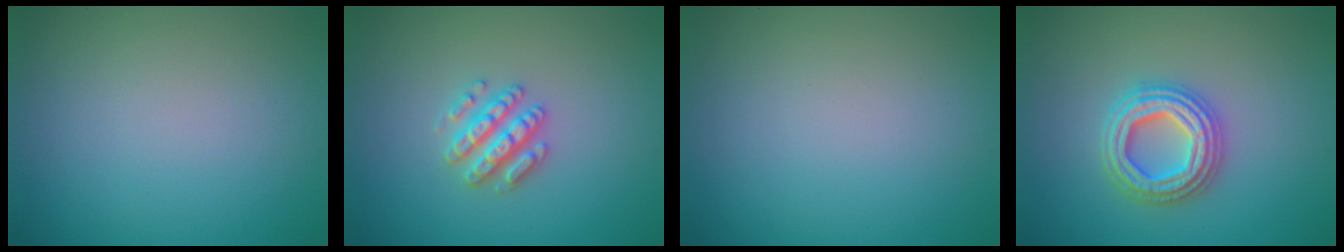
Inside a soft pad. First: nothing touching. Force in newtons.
{"total": 3.0, "press": 2.9, "slide": 0.6}
{"total": 0.0}
{"total": 4.1, "press": 4.0, "slide": 0.7}